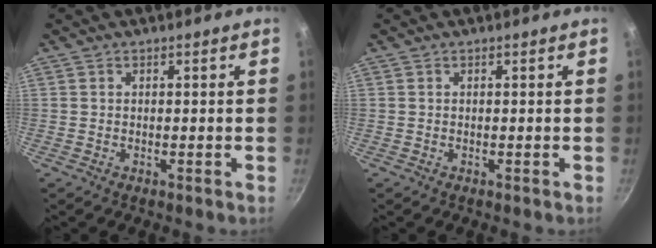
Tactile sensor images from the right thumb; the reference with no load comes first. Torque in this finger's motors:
{"motor_torque": [-0.01, 0.01, 0.02, -0.01, 0.00]}